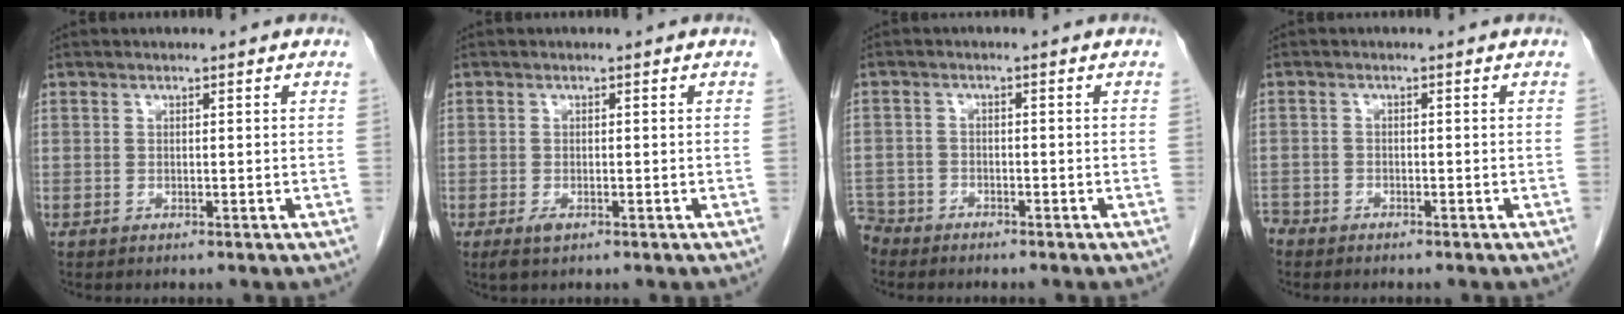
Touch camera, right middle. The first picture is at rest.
{"total": 1.6, "force": [-0.9, 0.6, 1.2], "torque": [-0.024, -0.002, -0.010]}
{"total": 4.9, "force": [-4.4, 2.0, -0.1], "torque": [0.000, -0.005, -0.087]}
{"total": 3.2, "force": [-2.9, 1.4, 0.3], "torque": [-0.008, -0.001, -0.053]}